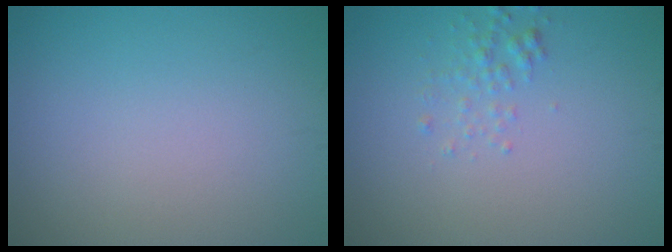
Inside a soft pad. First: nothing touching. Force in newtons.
{"total": 1.3, "press": 1.3, "slide": 0.0}